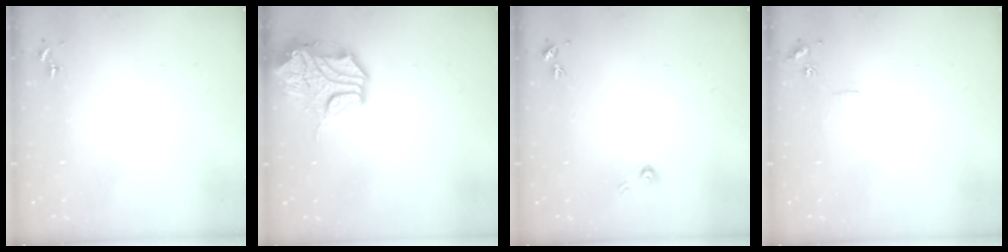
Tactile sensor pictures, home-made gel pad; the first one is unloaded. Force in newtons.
{"total": 15.8, "press": 15.6, "slide": 2.5}
{"total": 3.9, "press": 3.8, "slide": 0.4}
{"total": 5.6, "press": 5.6, "slide": 0.7}